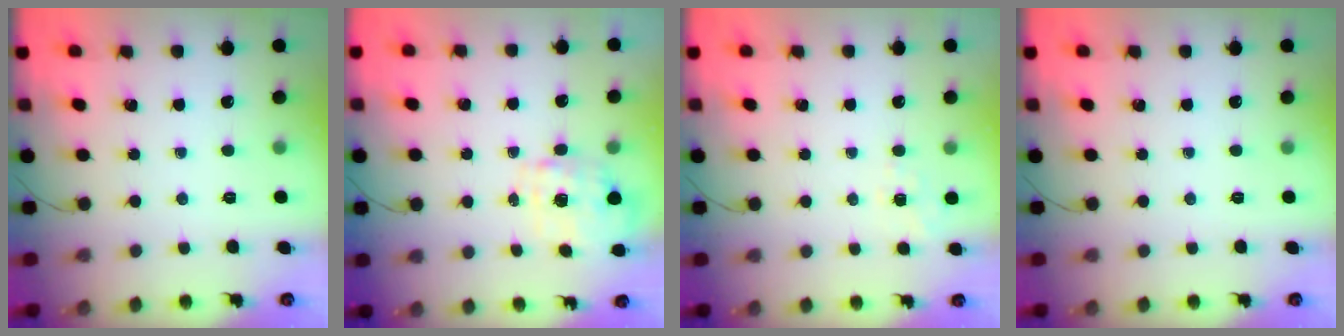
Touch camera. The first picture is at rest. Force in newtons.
{"total": 1.5, "press": 1.5, "slide": 0.5}
{"total": 4.5, "press": 4.3, "slide": 1.5}
{"total": 0.0}